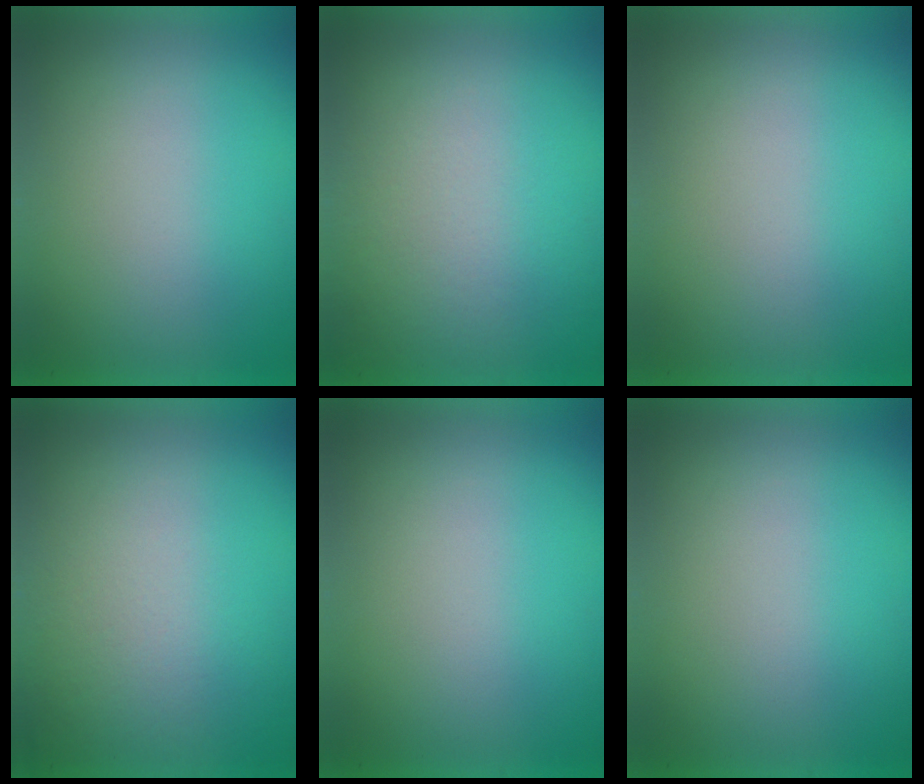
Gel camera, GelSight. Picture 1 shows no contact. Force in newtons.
{"total": 2.7}
{"total": 0.0}
{"total": 2.7}
{"total": 0.0}
{"total": 0.0}